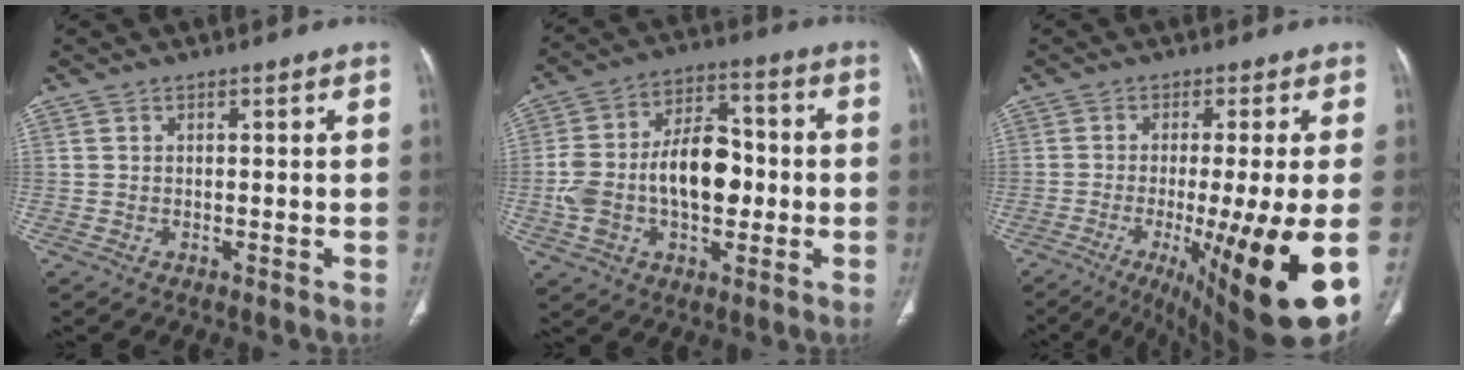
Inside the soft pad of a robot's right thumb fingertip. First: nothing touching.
{"total": 17.3, "force": [-1.6, 10.5, 13.7], "torque": [-0.227, 0.041, -0.022]}
{"total": 19.8, "force": [-5.5, 2.5, 18.9], "torque": [-0.246, -0.034, -0.071]}